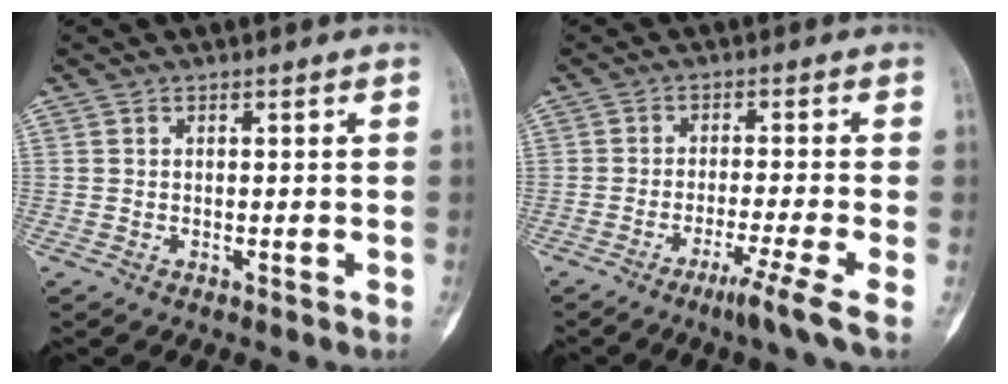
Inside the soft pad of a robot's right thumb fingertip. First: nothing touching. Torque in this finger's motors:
{"motor_torque": [0.18, -0.18, 0.48, -0.31, 0.02]}